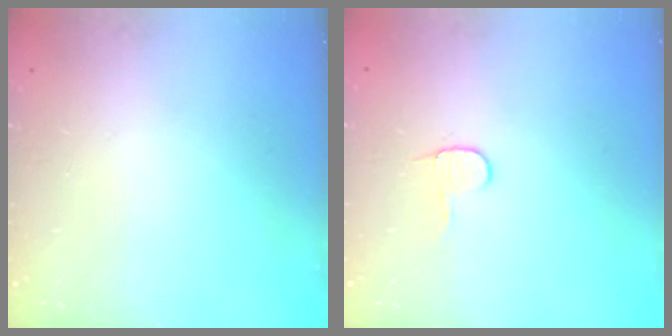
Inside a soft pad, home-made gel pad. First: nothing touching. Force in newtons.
{"total": 6.1, "press": 6.0, "slide": 0.5}